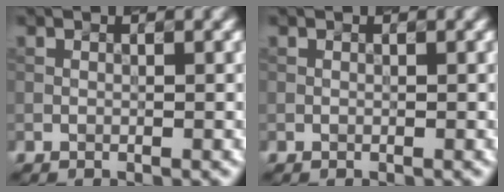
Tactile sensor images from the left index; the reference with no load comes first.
{"total": 0.0}